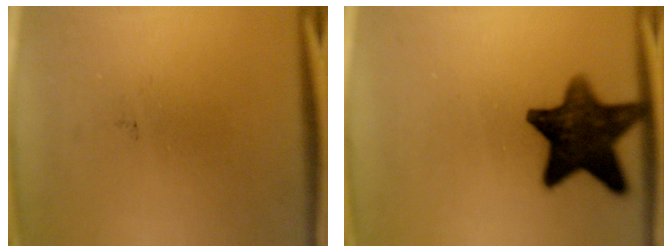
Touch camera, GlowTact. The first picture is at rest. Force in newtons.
{"total": 13.0}